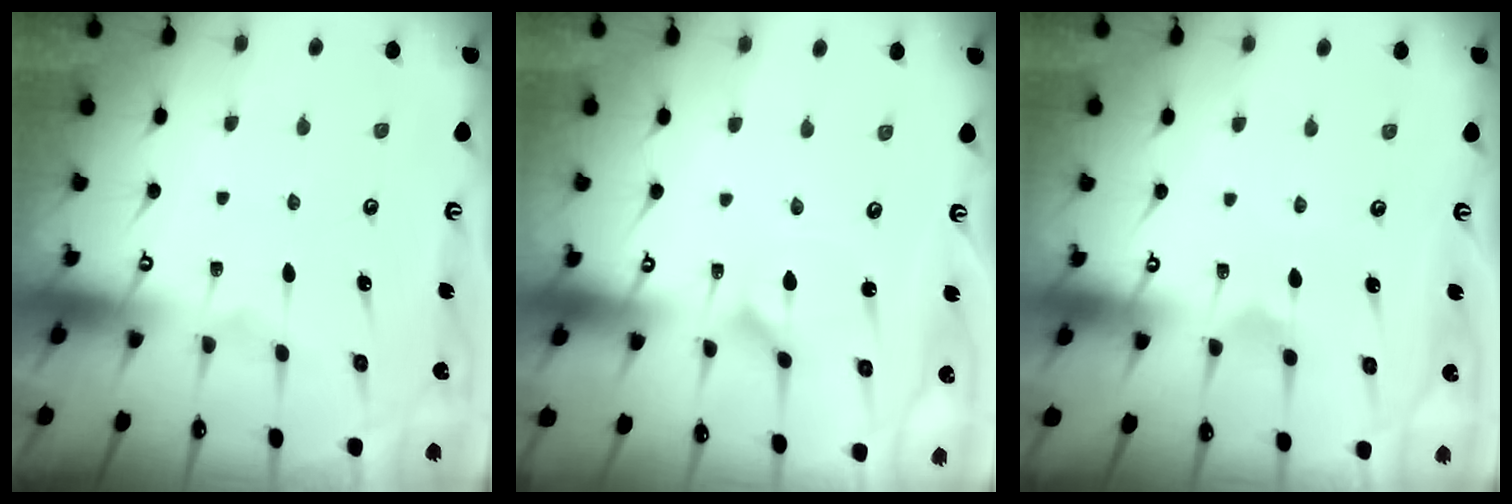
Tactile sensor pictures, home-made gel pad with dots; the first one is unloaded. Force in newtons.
{"total": 1.2, "press": 1.2, "slide": 0.2}
{"total": 3.4, "press": 3.3, "slide": 0.6}